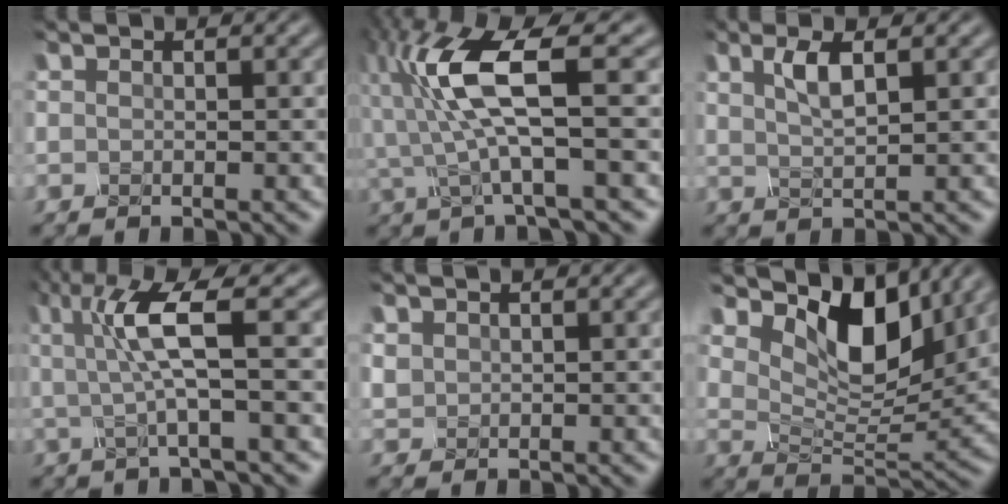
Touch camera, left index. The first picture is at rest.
{"total": 7.0, "force": [0.1, 1.5, 6.8], "torque": [-0.152, 0.009, 0.003]}
{"total": 2.3, "force": [0.6, 0.6, 2.1], "torque": [-0.041, -0.001, 0.012]}
{"total": 4.7, "force": [0.1, 0.4, 4.7], "torque": [-0.099, 0.003, 0.006]}
{"total": 0.9, "force": [0.4, 0.8, 0.1], "torque": [-0.007, 0.004, 0.016]}
{"total": 9.2, "force": [4.7, 4.9, 6.3], "torque": [-0.102, 0.003, 0.083]}